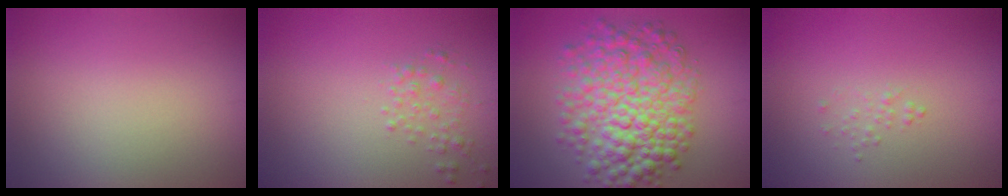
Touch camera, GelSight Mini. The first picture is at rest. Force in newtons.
{"total": 1.4, "press": 1.4, "slide": 0.0}
{"total": 8.7, "press": 8.7, "slide": 0.2}
{"total": 0.7, "press": 0.7, "slide": 0.1}